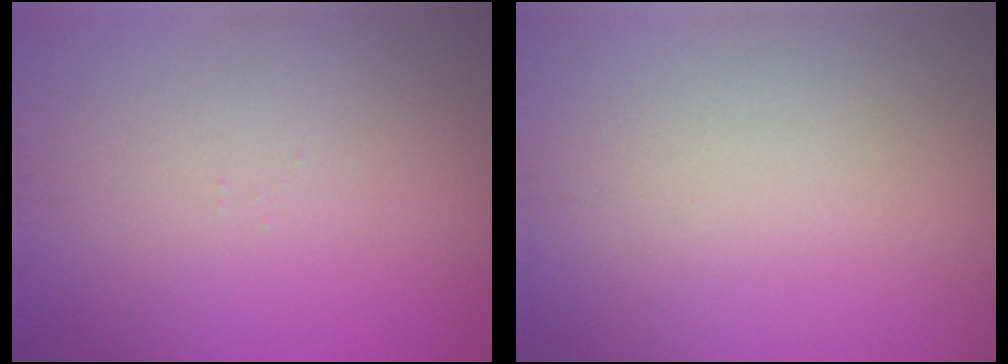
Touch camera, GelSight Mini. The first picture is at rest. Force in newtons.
{"total": 0.0}